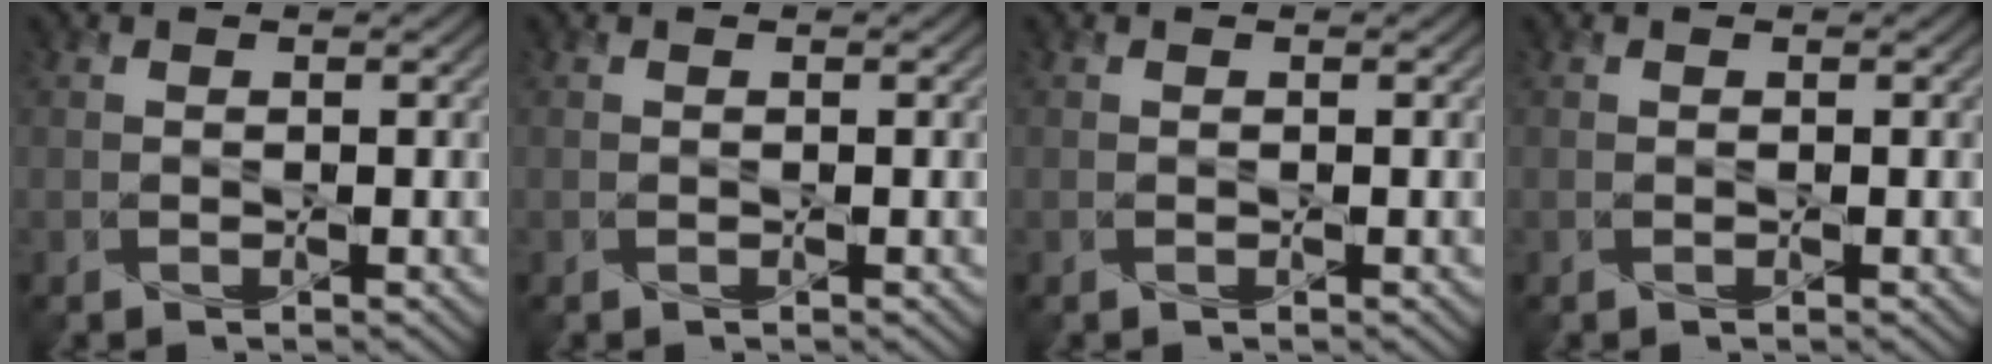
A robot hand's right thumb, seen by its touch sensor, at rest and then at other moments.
{"total": 0.0}
{"total": 0.0}
{"total": 0.0}